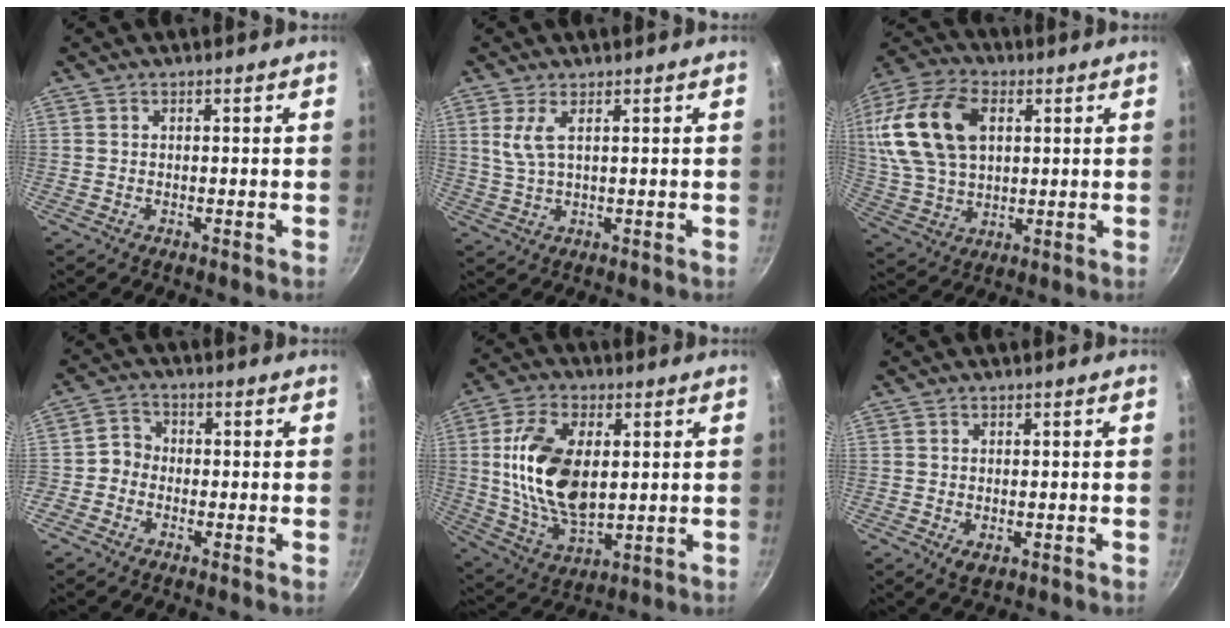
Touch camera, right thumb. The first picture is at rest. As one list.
[{"total": 4.3, "force": [1.6, 1.3, 3.8], "torque": [-0.085, -0.005, 0.035]}, {"total": 20.6, "force": [5.0, 13.1, 15.0], "torque": [-0.282, 0.004, 0.092]}, {"total": 3.6, "force": [-1.3, 3.2, 1.0], "torque": [0.004, 0.016, -0.036]}, {"total": 17.5, "force": [2.4, 9.9, 14.2], "torque": [-0.253, -0.007, 0.051]}, {"total": 2.5, "force": [-0.5, 1.6, 1.8], "torque": [-0.028, -0.006, -0.004]}]